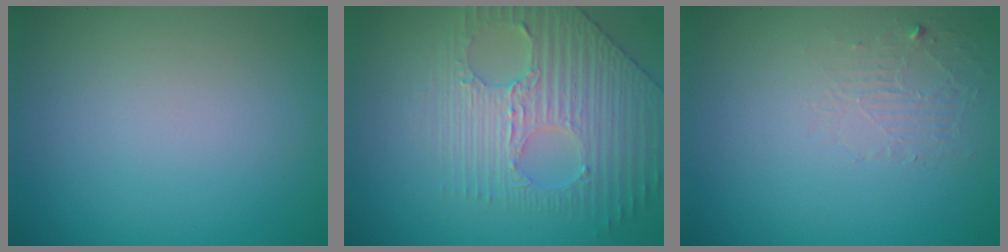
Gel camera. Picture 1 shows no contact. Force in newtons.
{"total": 4.2, "press": 4.2, "slide": 0.3}
{"total": 1.4, "press": 0.1, "slide": 1.4}